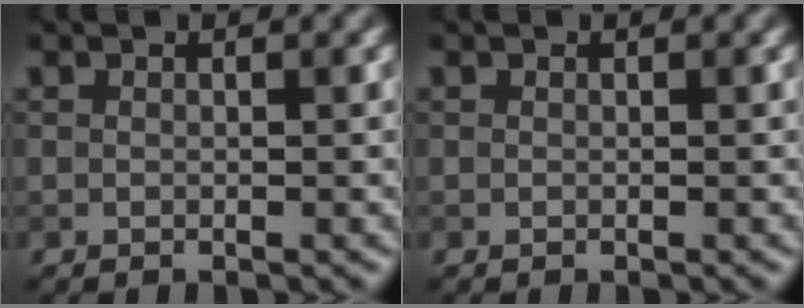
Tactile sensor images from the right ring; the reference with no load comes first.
{"total": 0.0}